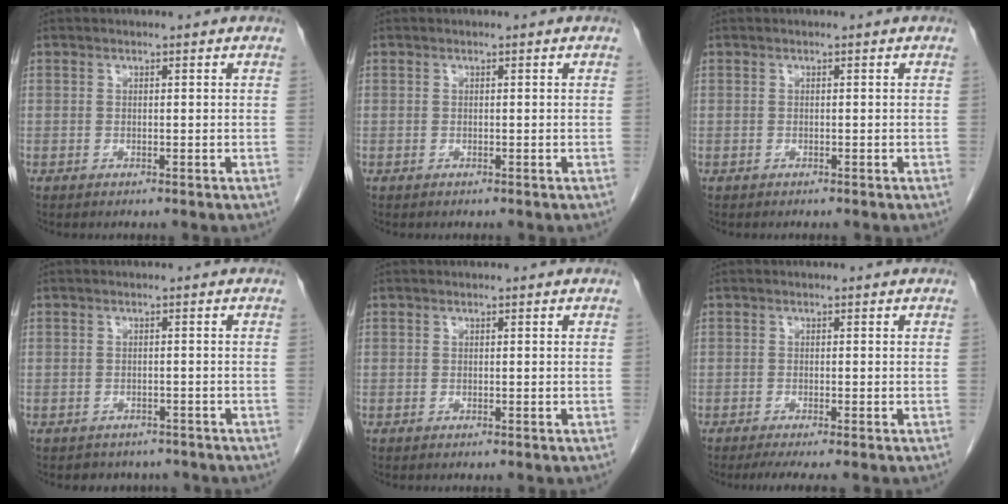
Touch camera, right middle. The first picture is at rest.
{"total": 0.0}
{"total": 0.0}
{"total": 4.5, "force": [-3.9, 2.3, 0.3], "torque": [-0.008, 0.007, -0.044]}
{"total": 0.0}
{"total": 3.5, "force": [-2.6, -0.1, 2.2], "torque": [-0.035, -0.011, -0.043]}